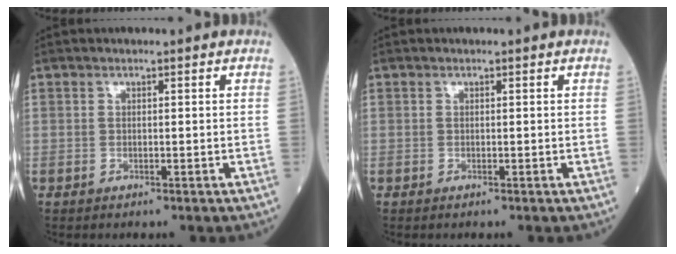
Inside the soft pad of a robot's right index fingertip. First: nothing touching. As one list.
[{"total": 0.0}]